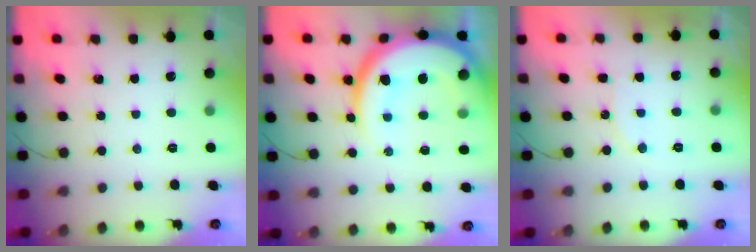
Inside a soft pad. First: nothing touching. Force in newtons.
{"total": 20.5, "press": 20.4, "slide": 2.1}
{"total": 6.5, "press": 6.5, "slide": 0.4}